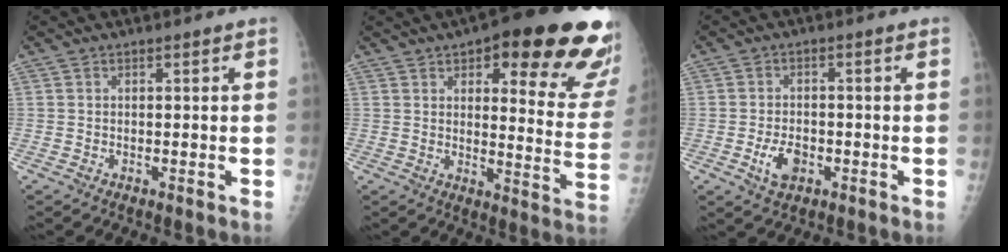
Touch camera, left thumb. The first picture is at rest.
{"total": 24.9, "force": [14.7, 7.6, 18.6], "torque": [-0.185, -0.056, 0.177]}
{"total": 4.8, "force": [-1.8, 3.0, 3.3], "torque": [-0.055, 0.006, -0.027]}